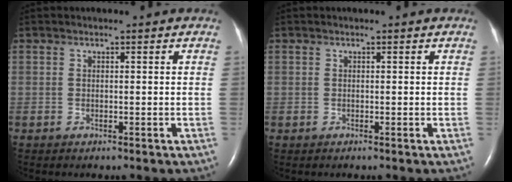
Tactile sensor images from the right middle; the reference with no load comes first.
{"total": 0.0}